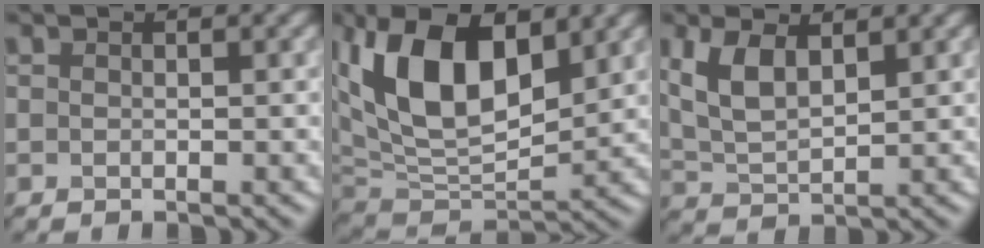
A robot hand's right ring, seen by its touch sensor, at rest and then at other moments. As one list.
[{"total": 12.2, "force": [4.4, 6.4, 9.5], "torque": [-0.176, 0.012, 0.074]}, {"total": 4.8, "force": [2.1, 2.3, 3.7], "torque": [-0.089, 0.001, 0.044]}]